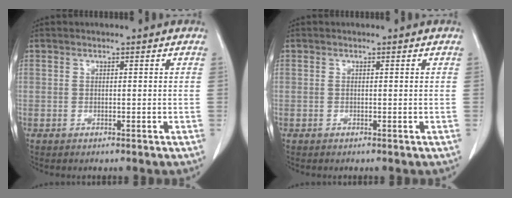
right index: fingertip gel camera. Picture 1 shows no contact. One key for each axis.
{"total": 0.0}